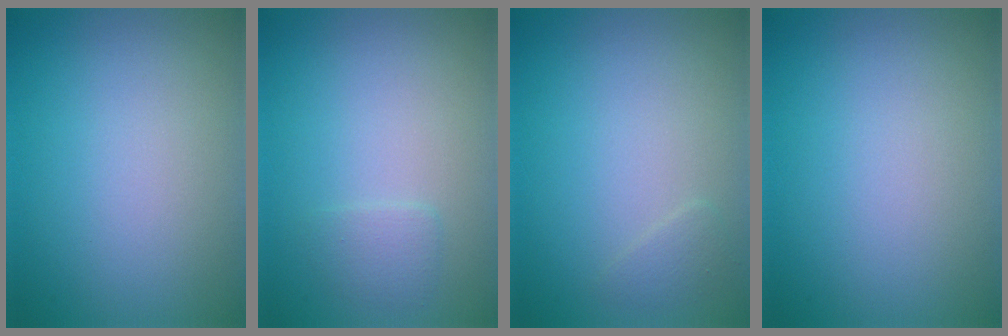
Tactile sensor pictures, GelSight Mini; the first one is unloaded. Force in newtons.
{"total": 1.2, "press": 1.1, "slide": 0.3}
{"total": 0.9, "press": 0.9, "slide": 0.0}
{"total": 0.0}